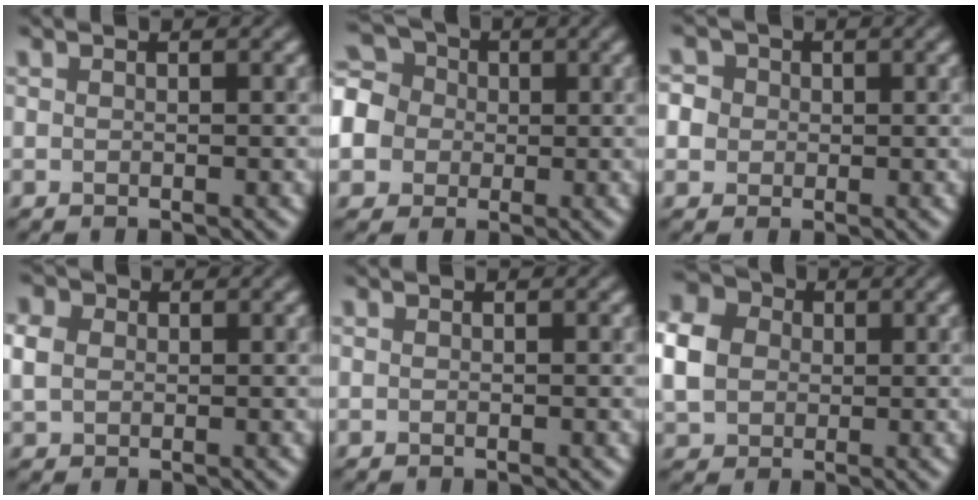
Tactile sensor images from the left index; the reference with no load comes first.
{"total": 8.4, "force": [-0.5, 7.6, 3.4], "torque": [-0.092, 0.027, -0.044]}
{"total": 5.2, "force": [1.6, 4.6, 2.0], "torque": [-0.035, 0.031, 0.005]}
{"total": 2.9, "force": [0.6, 2.4, 1.5], "torque": [-0.041, 0.008, 0.005]}
{"total": 0.0}
{"total": 5.7, "force": [0.4, 4.8, 3.0], "torque": [-0.087, 0.012, 0.011]}